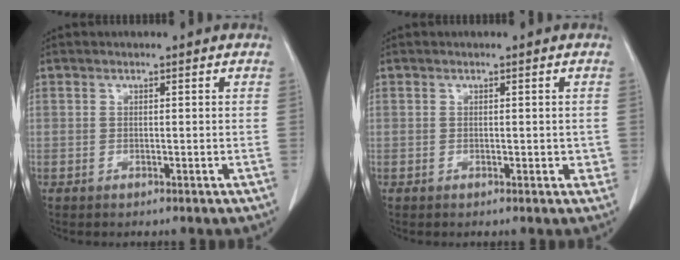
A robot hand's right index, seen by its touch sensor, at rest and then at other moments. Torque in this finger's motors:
{"motor_torque": [0.00, 0.19, 0.01, 0.04]}